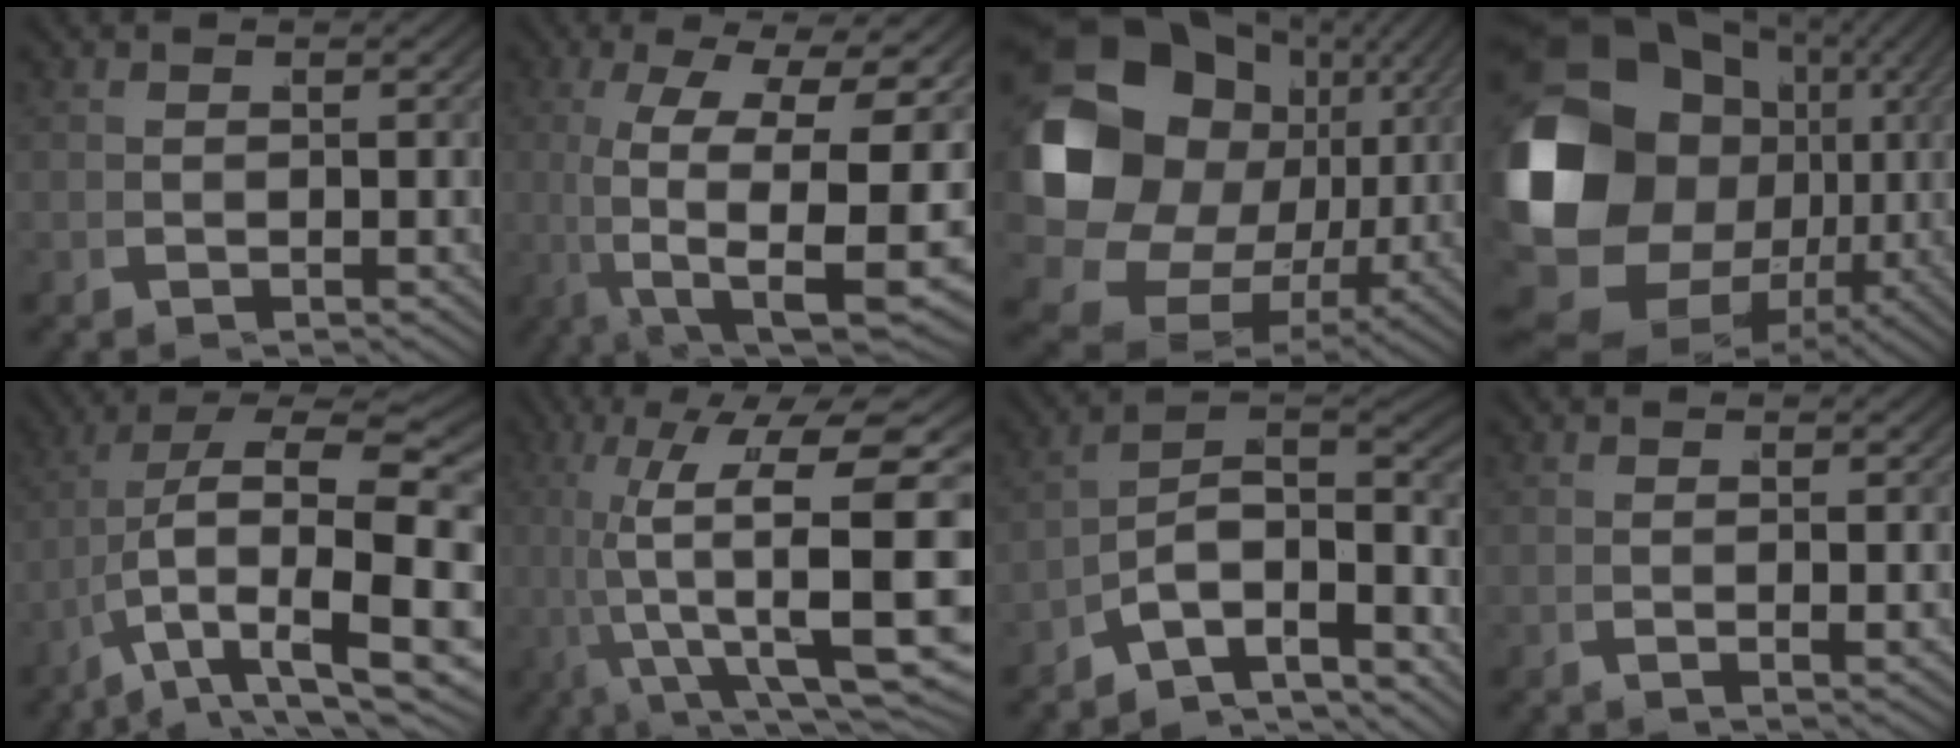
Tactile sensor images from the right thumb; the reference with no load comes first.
{"total": 17.7, "force": [-1.2, 9.1, 15.1], "torque": [-0.277, -0.062, 0.020]}
{"total": 19.2, "force": [-0.1, 13.9, 13.2], "torque": [-0.272, -0.057, 0.026]}
{"total": 21.1, "force": [-1.4, 15.4, 14.4], "torque": [-0.304, -0.060, 0.003]}
{"total": 12.8, "force": [-0.3, 6.2, 11.2], "torque": [-0.202, -0.037, 0.024]}
{"total": 15.5, "force": [1.4, 7.8, 13.3], "torque": [-0.242, -0.050, 0.055]}
{"total": 13.4, "force": [-2.1, 9.6, 9.1], "torque": [-0.169, -0.048, -0.029]}
{"total": 0.6, "force": [0.2, 0.1, 0.6], "torque": [-0.009, 0.004, 0.001]}